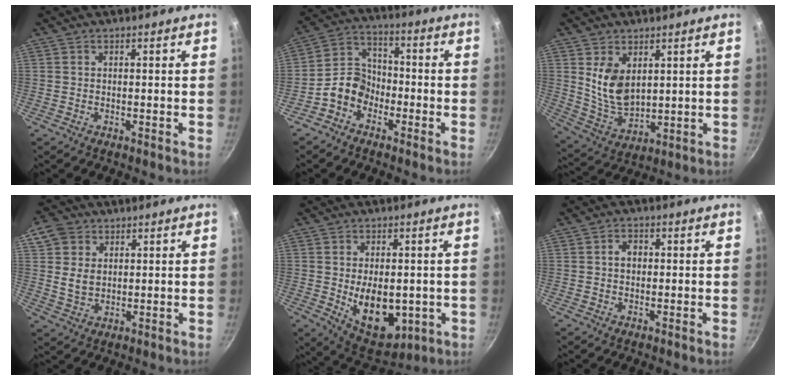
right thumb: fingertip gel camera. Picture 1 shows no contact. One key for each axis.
{"total": 8.3, "fx": -3.7, "fy": 6.4, "fz": 3.7, "tx": -0.037, "ty": 0.044, "tz": -0.088}
{"total": 9.8, "fx": 3.1, "fy": 6.2, "fz": 6.9, "tx": -0.111, "ty": -0.034, "tz": 0.077}
{"total": 6.9, "fx": 2.0, "fy": 5.5, "fz": 3.5, "tx": -0.043, "ty": -0.010, "tz": 0.035}
{"total": 12.9, "fx": -1.7, "fy": 8.0, "fz": 10.0, "tx": -0.115, "ty": -0.016, "tz": -0.002}
{"total": 2.8, "fx": 0.3, "fy": 2.2, "fz": 1.8, "tx": -0.016, "ty": 0.007, "tz": 0.002}